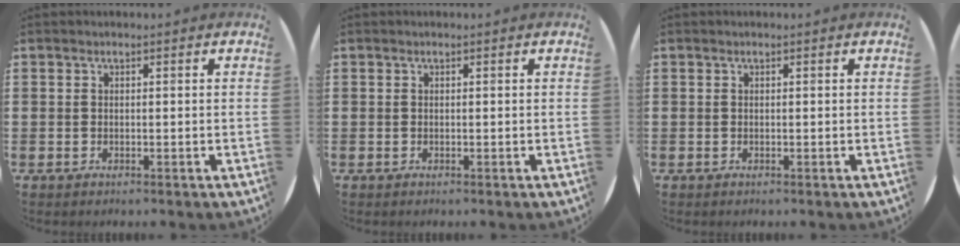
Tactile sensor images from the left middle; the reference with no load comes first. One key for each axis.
{"total": 0.0}
{"total": 0.0}